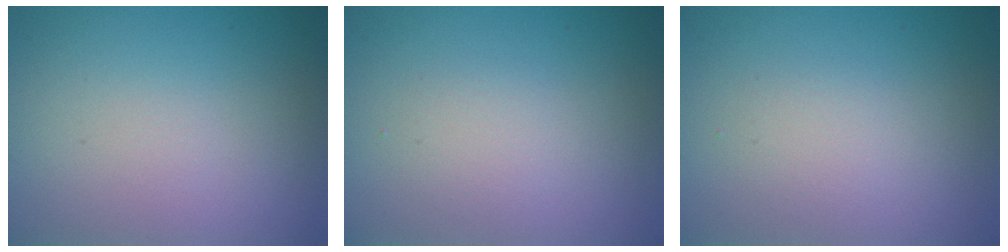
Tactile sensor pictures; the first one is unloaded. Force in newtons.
{"total": 1.6, "press": 1.6, "slide": 0.1}
{"total": 1.6, "press": 1.6, "slide": 0.1}